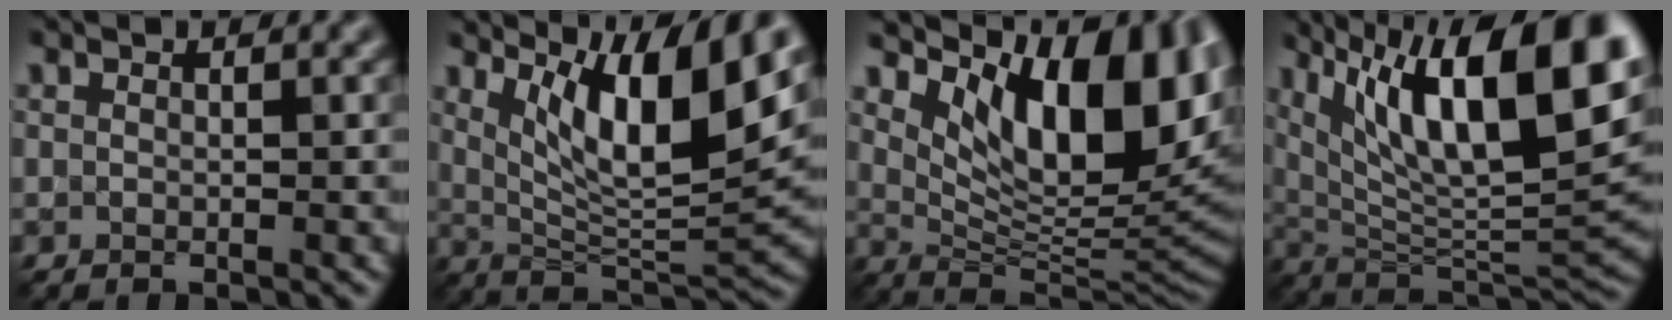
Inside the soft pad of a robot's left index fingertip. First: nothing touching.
{"total": 10.1, "force": [4.4, 2.4, 8.8], "torque": [-0.135, -0.013, 0.082]}
{"total": 12.5, "force": [4.7, 5.8, 10.0], "torque": [-0.143, -0.009, 0.091]}
{"total": 16.2, "force": [6.7, 5.8, 13.5], "torque": [-0.218, 0.012, 0.118]}